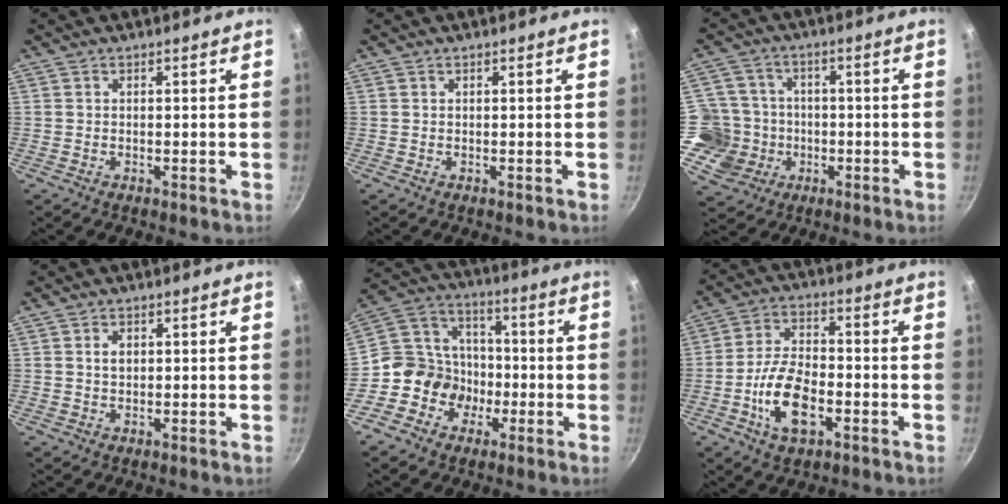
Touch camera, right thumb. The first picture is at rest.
{"total": 0.0}
{"total": 10.2, "force": [-2.3, 9.6, 2.3], "torque": [-0.015, 0.028, -0.045]}
{"total": 2.1, "force": [0.5, 1.4, 1.5], "torque": [-0.018, 0.001, 0.008]}
{"total": 11.7, "force": [-4.0, 10.4, 3.5], "torque": [-0.009, 0.046, -0.087]}
{"total": 11.7, "force": [-4.0, 6.1, 9.2], "torque": [-0.164, 0.027, -0.076]}